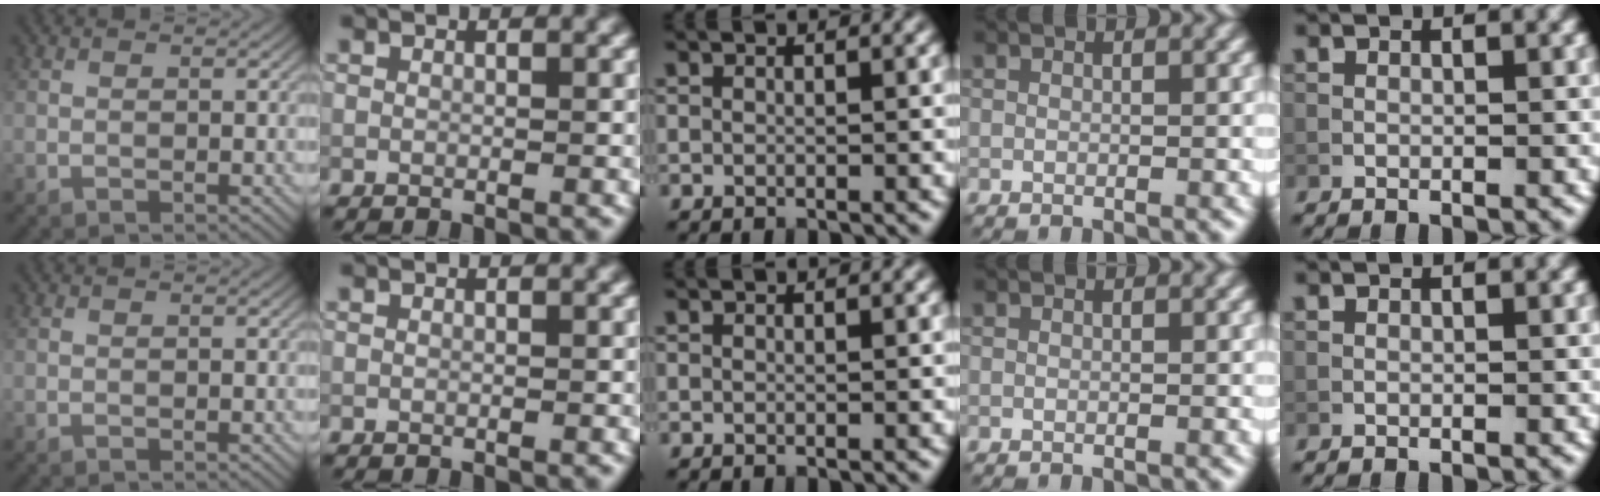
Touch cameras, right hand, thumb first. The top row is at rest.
{}